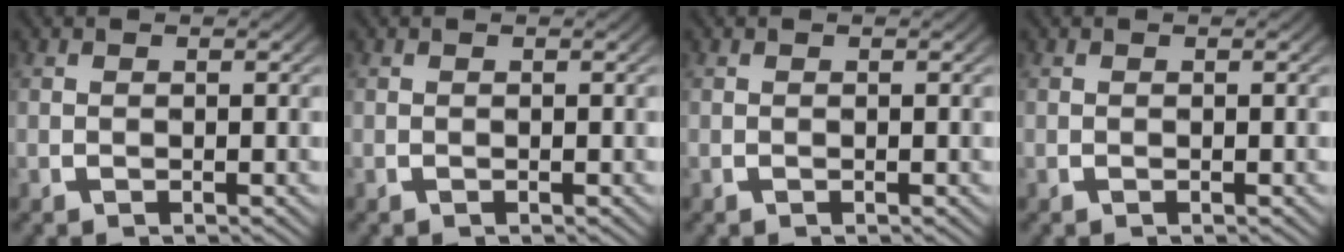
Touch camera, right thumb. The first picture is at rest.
{"total": 0.0}
{"total": 0.0}
{"total": 0.0}